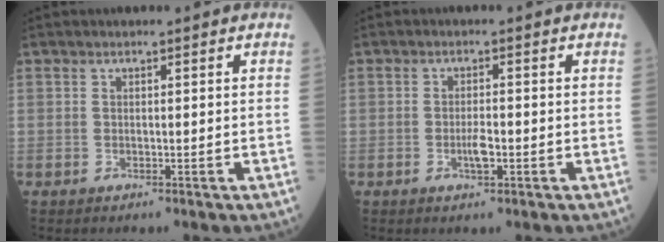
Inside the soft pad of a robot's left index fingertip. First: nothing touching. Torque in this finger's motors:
{"motor_torque": [0.29, 0.06, 0.05, 0.04]}